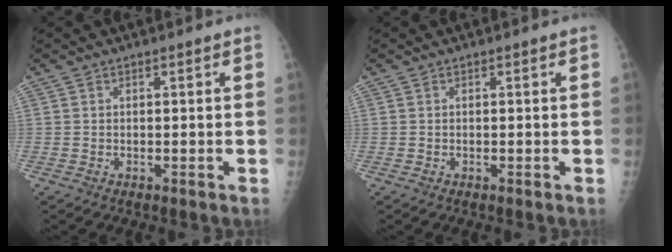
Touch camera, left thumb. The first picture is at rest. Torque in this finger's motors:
{"motor_torque": [0.00, 0.00, 0.00, 0.00, 0.00]}